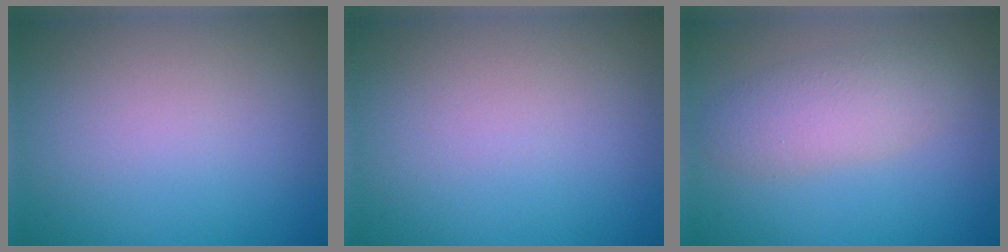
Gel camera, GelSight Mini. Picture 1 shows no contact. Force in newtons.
{"total": 0.0}
{"total": 3.8, "press": 3.8, "slide": 0.1}